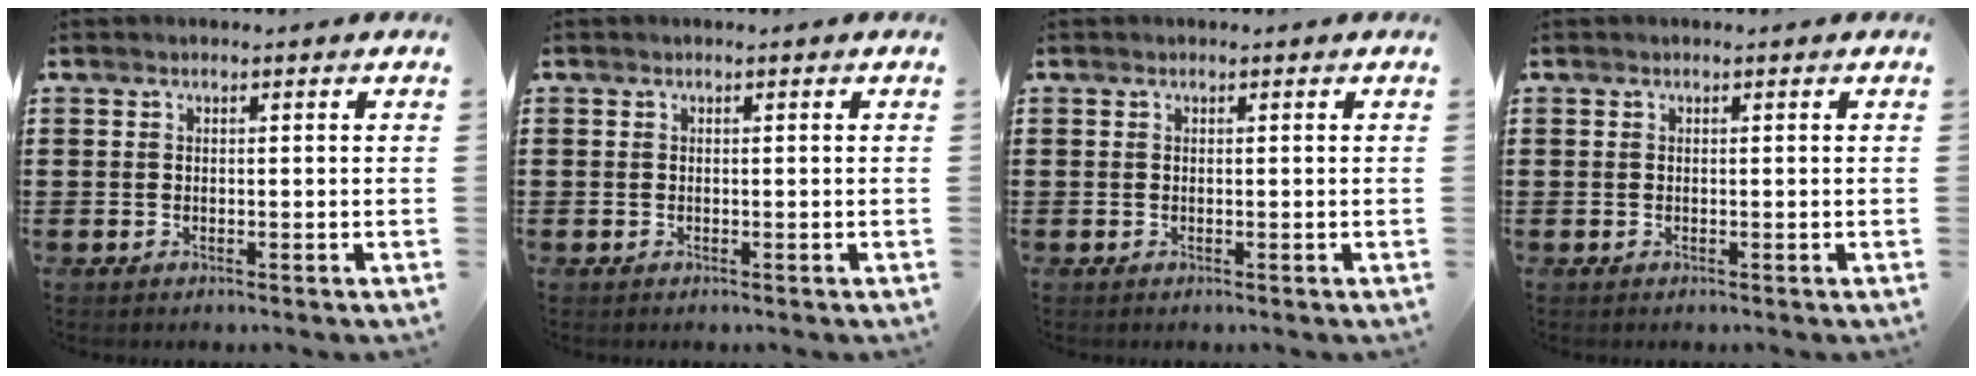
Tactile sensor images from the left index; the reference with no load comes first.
{"total": 0.0}
{"total": 0.0}
{"total": 0.0}